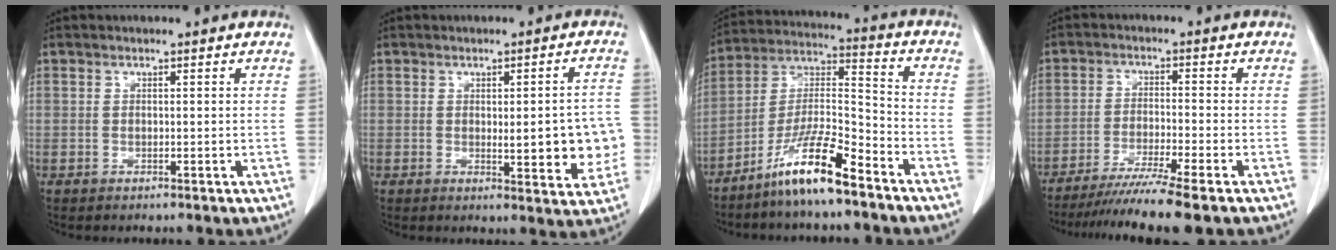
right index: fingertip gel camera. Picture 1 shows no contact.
{"total": 9.1, "force": [-0.9, 2.6, 8.7], "torque": [-0.096, 0.004, -0.007]}
{"total": 12.1, "force": [-8.6, 1.0, 8.5], "torque": [-0.167, -0.003, -0.163]}
{"total": 9.8, "force": [-7.8, -1.5, 5.7], "torque": [-0.081, -0.034, -0.125]}